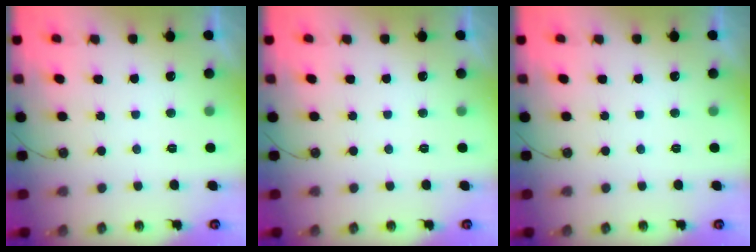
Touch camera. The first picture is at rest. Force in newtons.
{"total": 0.0}
{"total": 0.0}